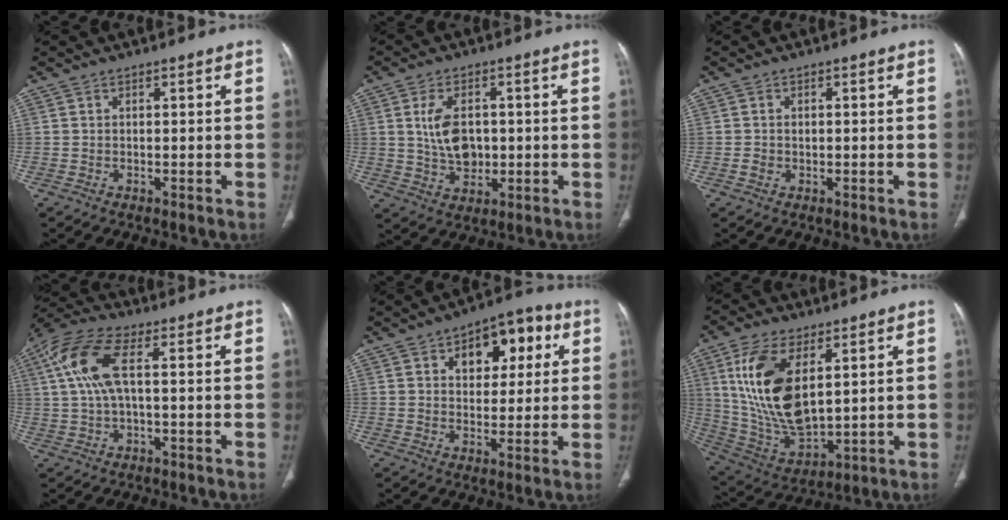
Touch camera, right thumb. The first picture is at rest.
{"total": 8.0, "force": [1.0, 5.2, 6.0], "torque": [-0.096, -0.003, 0.028]}
{"total": 1.4, "force": [0.0, 1.1, 0.8], "torque": [-0.014, 0.003, 0.005]}
{"total": 10.7, "force": [2.3, 4.1, 9.6], "torque": [-0.231, 0.029, 0.041]}
{"total": 12.1, "force": [4.5, 7.2, 8.6], "torque": [-0.070, 0.008, 0.061]}
{"total": 18.6, "force": [5.6, 9.2, 15.1], "torque": [-0.291, -0.025, 0.121]}